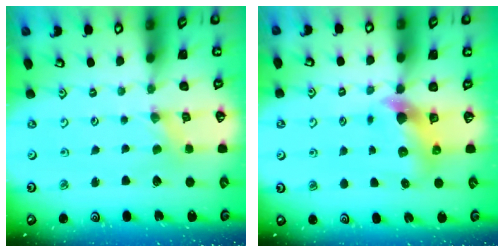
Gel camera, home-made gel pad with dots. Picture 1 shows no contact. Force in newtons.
{"total": 5.9, "press": 5.9, "slide": 0.5}